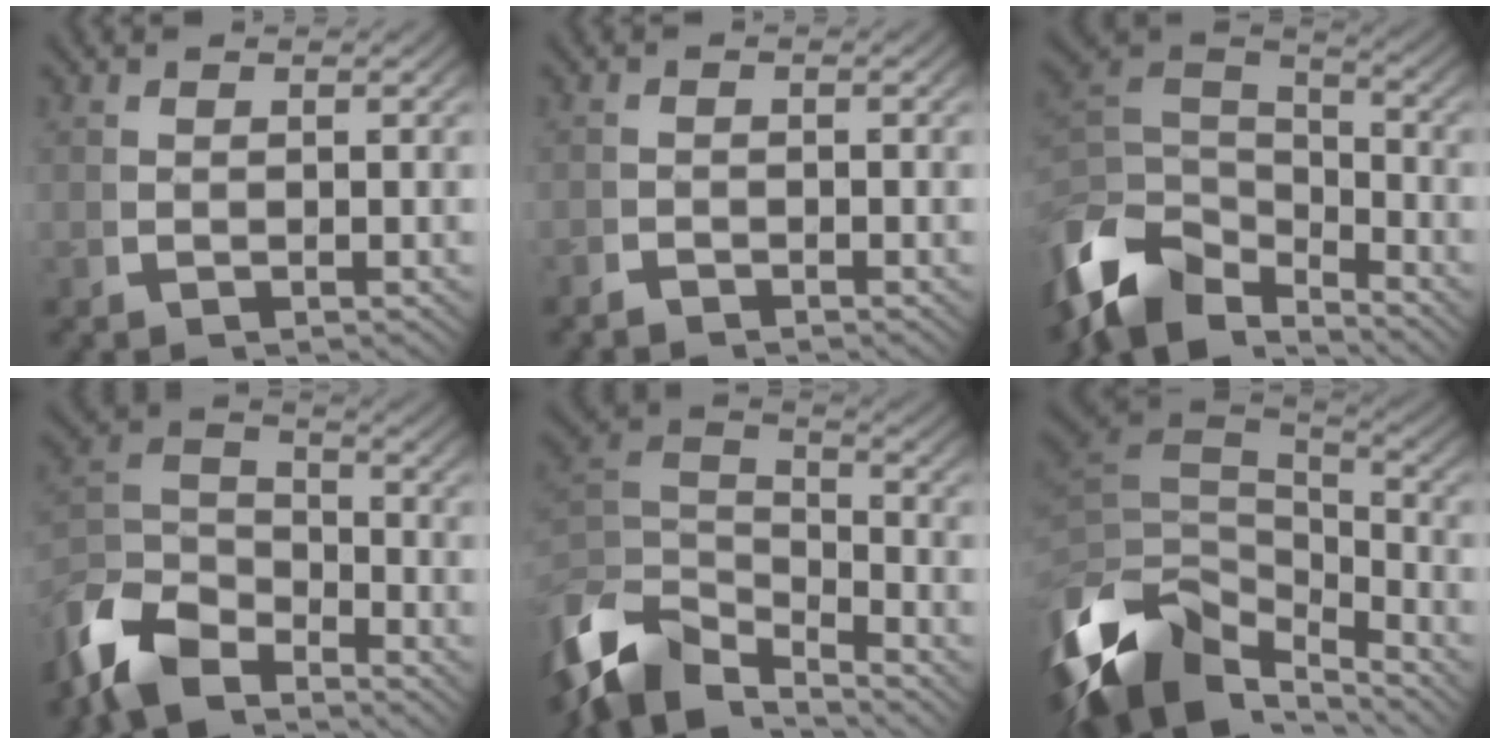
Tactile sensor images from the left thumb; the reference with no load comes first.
{"total": 1.1, "force": [-1.1, 0.1, 0.0], "torque": [0.006, -0.003, -0.026]}
{"total": 10.7, "force": [-3.1, 7.4, 7.1], "torque": [-0.165, -0.034, -0.046]}
{"total": 7.5, "force": [-3.5, 4.8, 4.6], "torque": [-0.085, -0.014, -0.064]}
{"total": 9.5, "force": [-3.4, 6.5, 6.1], "torque": [-0.144, -0.037, -0.051]}
{"total": 14.1, "force": [-3.3, 9.5, 10.0], "torque": [-0.228, -0.045, -0.034]}